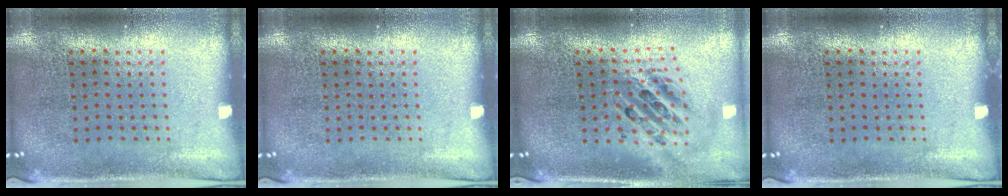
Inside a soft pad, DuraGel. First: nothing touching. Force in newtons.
{"total": 0.0}
{"total": 2.3, "press": 1.7, "slide": 1.5}
{"total": 0.0}